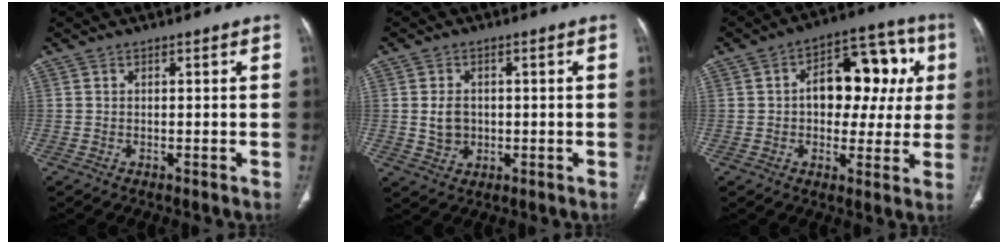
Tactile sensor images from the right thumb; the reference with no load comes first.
{"total": 4.5, "force": [0.0, 3.7, 2.6], "torque": [-0.034, 0.001, 0.008]}
{"total": 16.3, "force": [2.4, 10.3, 12.5], "torque": [-0.113, 0.034, 0.032]}